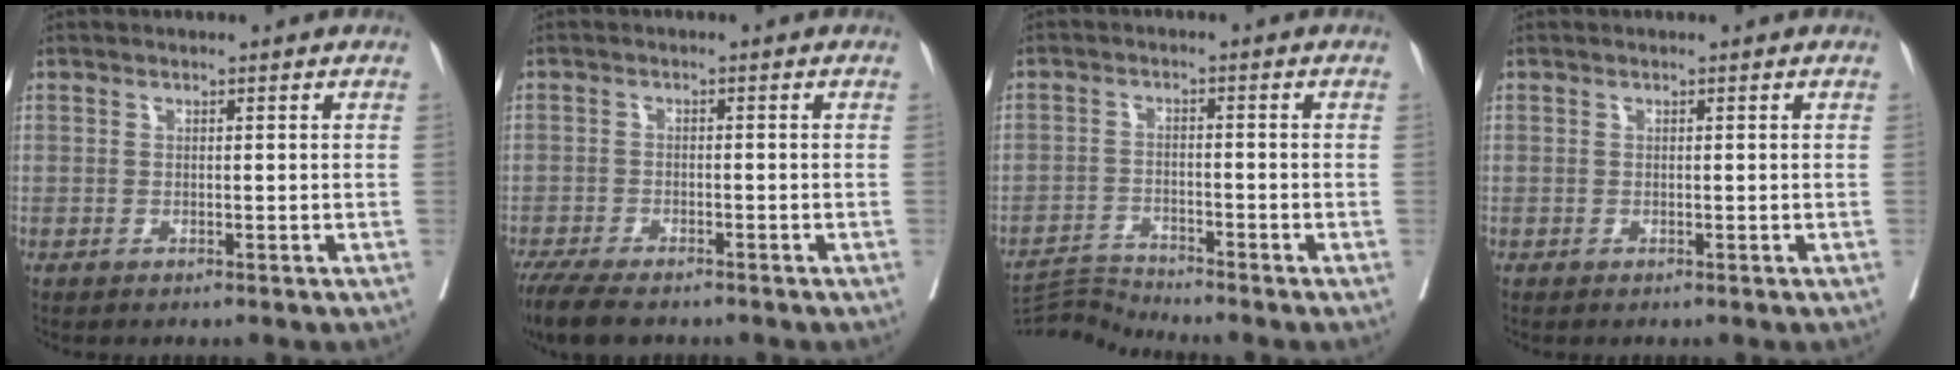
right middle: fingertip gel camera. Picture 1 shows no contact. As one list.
[{"total": 7.8, "force": [-6.3, 2.1, 4.1], "torque": [-0.065, -0.014, -0.103]}, {"total": 5.0, "force": [-4.3, -2.2, -1.4], "torque": [0.018, -0.012, -0.077]}, {"total": 0.0}]